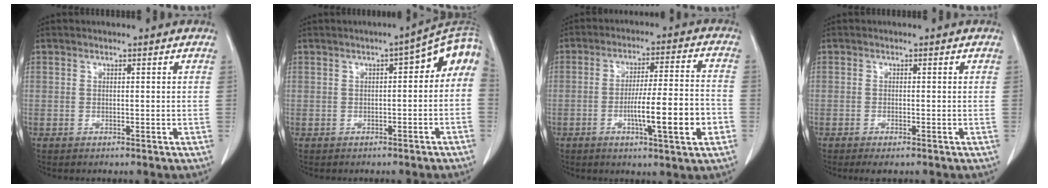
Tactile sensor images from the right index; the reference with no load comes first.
{"total": 8.2, "force": [0.5, 2.9, 7.7], "torque": [-0.098, 0.034, 0.001]}
{"total": 11.6, "force": [-3.6, 0.5, 11.0], "torque": [-0.174, 0.002, -0.055]}
{"total": 1.9, "force": [-1.3, 0.3, 1.4], "torque": [-0.019, -0.004, -0.019]}